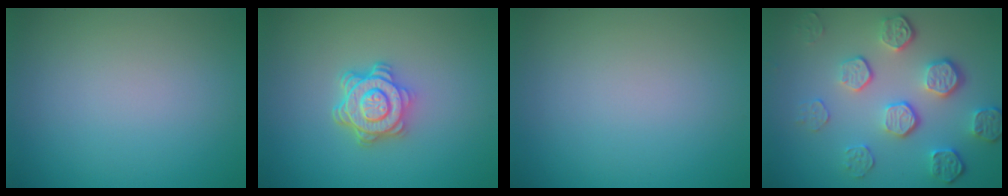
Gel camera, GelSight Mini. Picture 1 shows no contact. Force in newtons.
{"total": 4.5, "press": 3.5, "slide": 2.9}
{"total": 0.0}
{"total": 5.6, "press": 4.0, "slide": 3.9}